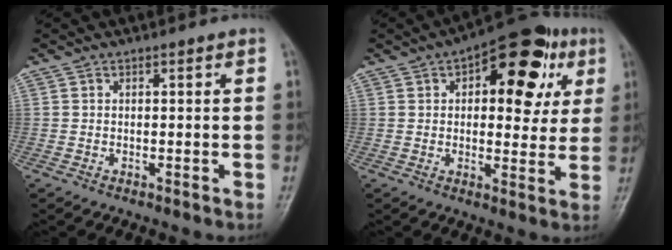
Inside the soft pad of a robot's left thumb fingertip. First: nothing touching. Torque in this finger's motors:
{"motor_torque": [0.92, 1.53, 0.55, 0.24, 0.11]}